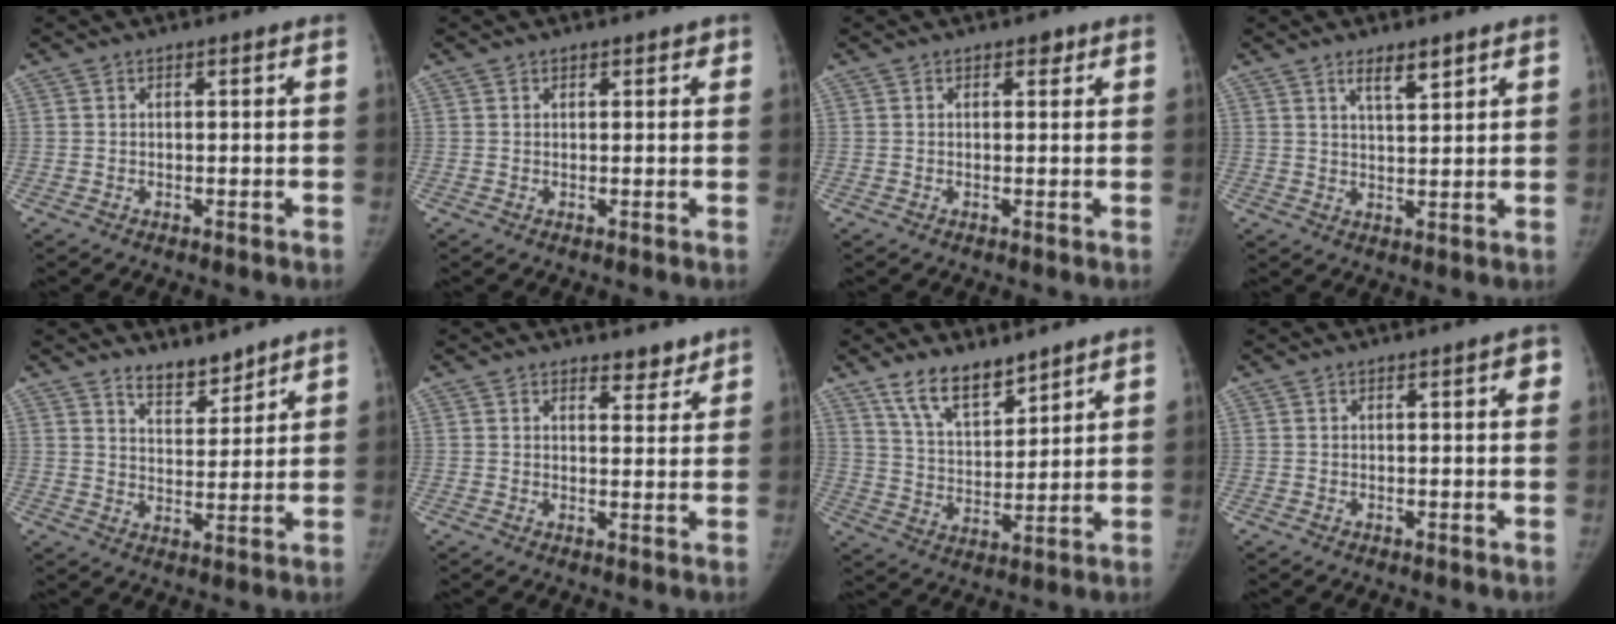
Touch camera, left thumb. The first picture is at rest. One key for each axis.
{"total": 1.1, "fx": 0.8, "fy": 0.8, "fz": 0.2, "tx": 0.015, "ty": -0.004, "tz": 0.006}
{"total": 1.1, "fx": 0.7, "fy": 0.7, "fz": 0.5, "tx": 0.006, "ty": -0.003, "tz": 0.006}
{"total": 4.4, "fx": 3.0, "fy": 1.3, "fz": 2.9, "tx": -0.039, "ty": -0.023, "tz": 0.052}
{"total": 5.6, "fx": 4.9, "fy": 2.0, "fz": 1.7, "tx": -0.006, "ty": -0.045, "tz": 0.089}
{"total": 3.3, "fx": 2.8, "fy": 1.5, "fz": 0.9, "tx": 0.008, "ty": -0.020, "tz": 0.040}
{"total": 9.7, "fx": 7.4, "fy": 4.0, "fz": 4.8, "tx": -0.061, "ty": -0.052, "tz": 0.146}
{"total": 2.0, "fx": 0.7, "fy": 0.7, "fz": 1.8, "tx": -0.014, "ty": 0.003, "tz": 0.005}